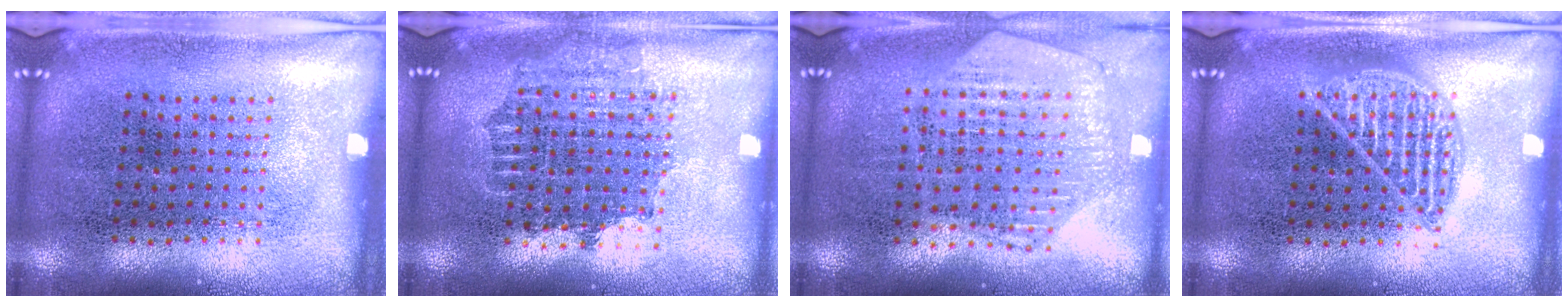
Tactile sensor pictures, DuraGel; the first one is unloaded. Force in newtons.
{"total": 1.6, "press": 1.3, "slide": 0.9}
{"total": 1.3, "press": 1.2, "slide": 0.2}
{"total": 1.0, "press": 1.0, "slide": 0.1}